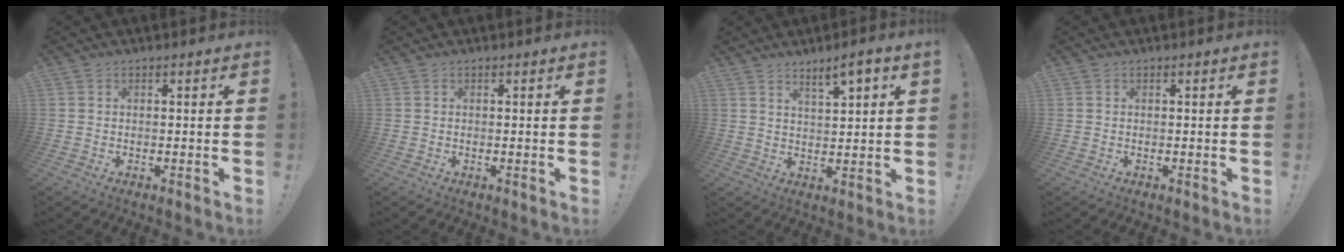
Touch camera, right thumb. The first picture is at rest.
{"total": 0.0}
{"total": 5.1, "force": [3.7, 0.3, 3.5], "torque": [-0.052, -0.021, 0.059]}
{"total": 0.0}